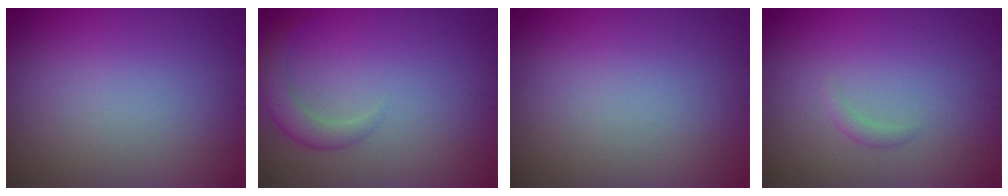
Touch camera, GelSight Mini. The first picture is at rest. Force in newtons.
{"total": 2.2, "press": 2.2, "slide": 0.1}
{"total": 0.0}
{"total": 0.7, "press": 0.7, "slide": 0.0}